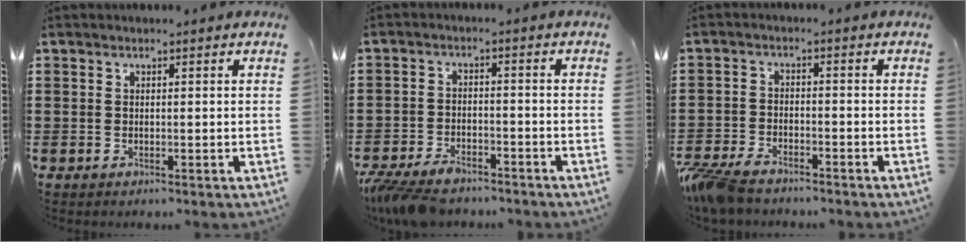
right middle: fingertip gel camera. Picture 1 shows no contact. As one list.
[{"total": 5.0, "force": [-4.5, 1.3, 1.8], "torque": [-0.051, -0.003, -0.092]}, {"total": 4.7, "force": [-4.2, 1.3, 1.7], "torque": [-0.064, -0.009, -0.093]}]